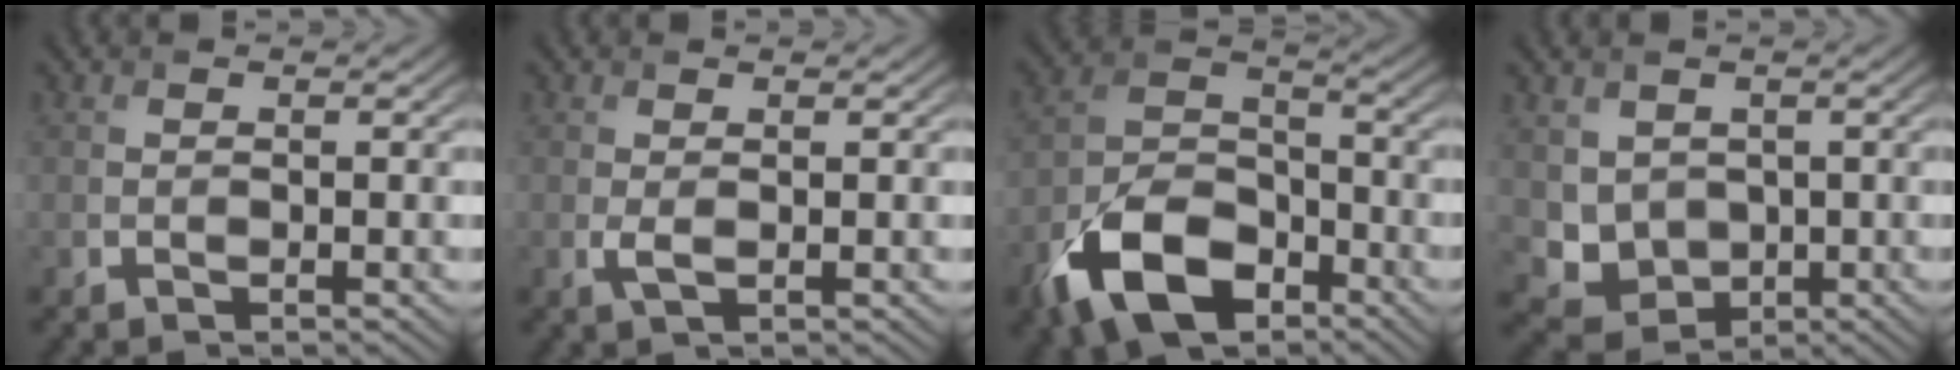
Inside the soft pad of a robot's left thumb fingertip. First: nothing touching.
{"total": 1.2, "force": [0.1, 0.4, 1.2], "torque": [-0.031, 0.000, 0.003]}
{"total": 12.3, "force": [-7.1, 6.8, 7.3], "torque": [-0.161, -0.010, -0.144]}
{"total": 4.8, "force": [1.0, 4.2, 2.2], "torque": [-0.064, -0.017, 0.021]}